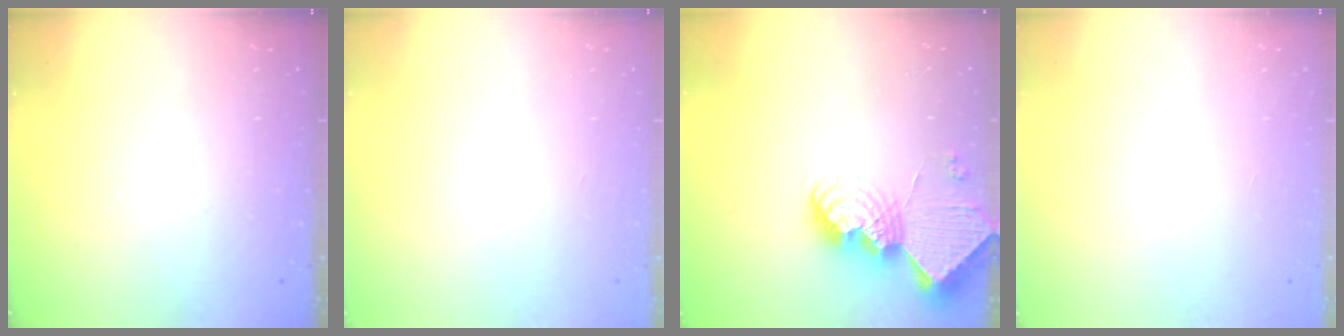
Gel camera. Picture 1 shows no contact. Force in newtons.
{"total": 0.0}
{"total": 12.3, "press": 12.3, "slide": 0.8}
{"total": 0.0}